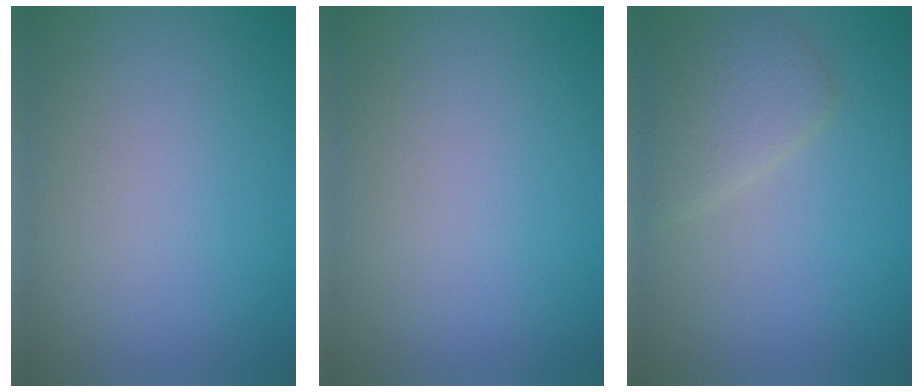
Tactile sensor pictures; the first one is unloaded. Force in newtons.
{"total": 0.0}
{"total": 2.7, "press": 2.7, "slide": 0.1}